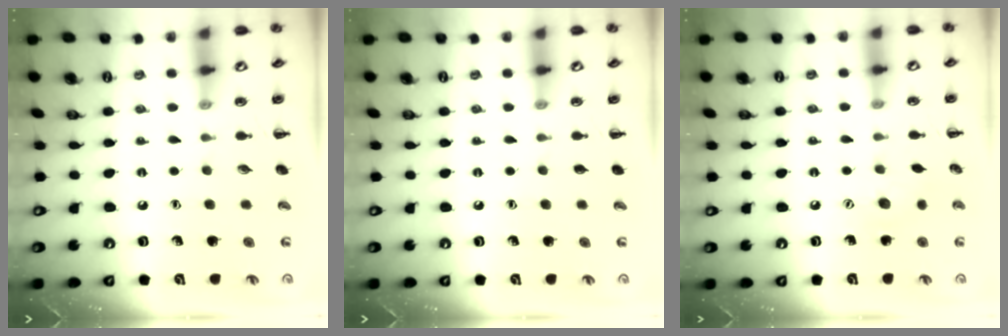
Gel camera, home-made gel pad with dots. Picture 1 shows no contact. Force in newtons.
{"total": 0.0}
{"total": 6.7, "press": 6.6, "slide": 1.0}